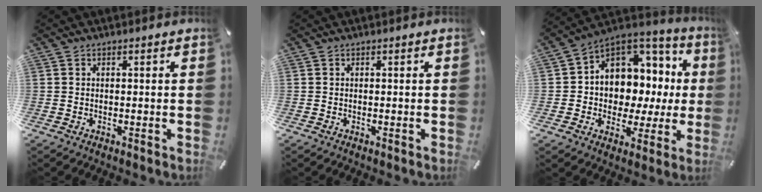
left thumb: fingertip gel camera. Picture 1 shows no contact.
{"total": 0.0}
{"total": 9.6, "force": [2.2, 8.5, 3.9], "torque": [-0.059, -0.042, 0.045]}